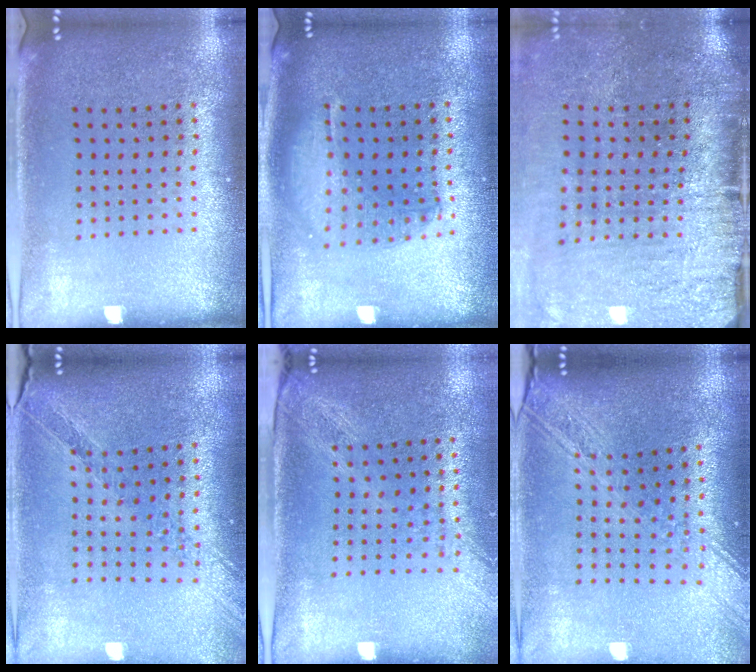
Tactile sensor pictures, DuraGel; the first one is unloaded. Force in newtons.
{"total": 1.3, "press": 1.3, "slide": 0.4}
{"total": 4.5, "press": 3.7, "slide": 2.5}
{"total": 1.2, "press": 1.2, "slide": 0.2}
{"total": 2.0, "press": 1.6, "slide": 1.2}
{"total": 2.5, "press": 2.1, "slide": 1.4}